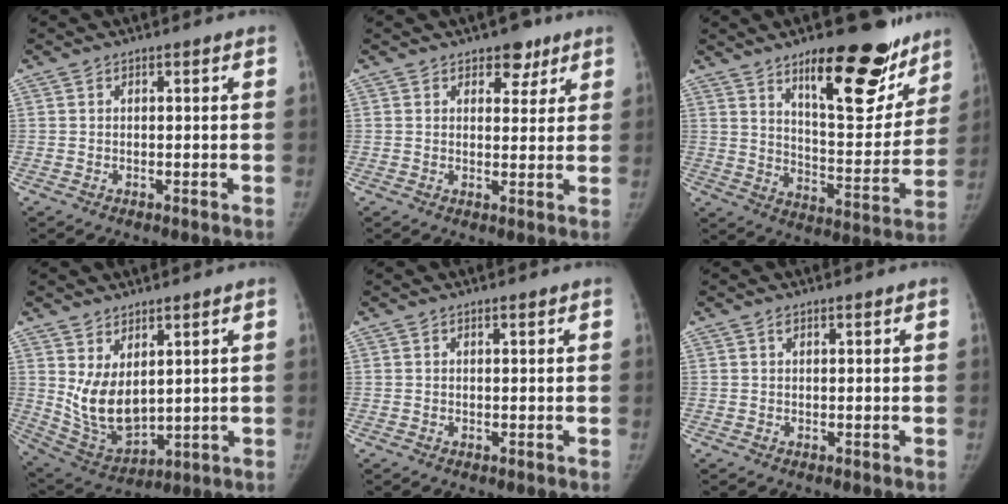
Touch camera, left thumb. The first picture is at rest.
{"total": 5.2, "force": [3.4, 3.1, 2.4], "torque": [-0.002, -0.017, 0.046]}
{"total": 22.3, "force": [14.2, 8.0, 15.2], "torque": [-0.154, -0.089, 0.210]}
{"total": 10.7, "force": [3.4, 6.1, 8.1], "torque": [-0.130, -0.035, 0.089]}
{"total": 0.7, "force": [0.5, 0.2, 0.4], "torque": [-0.008, -0.003, 0.009]}
{"total": 1.3, "force": [0.9, 0.5, 0.7], "torque": [-0.011, 0.000, 0.013]}